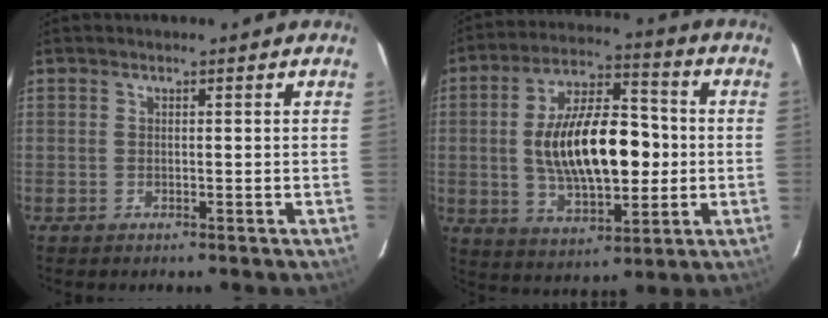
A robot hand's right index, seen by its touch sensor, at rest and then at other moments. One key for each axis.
{"total": 18.4, "fx": -0.4, "fy": 8.6, "fz": 16.3, "tx": -0.291, "ty": 0.014, "tz": 0.001}